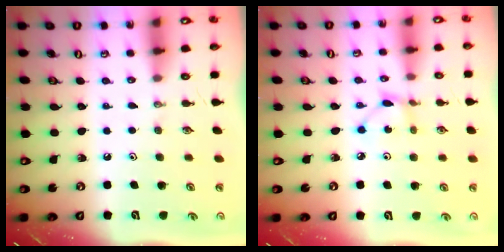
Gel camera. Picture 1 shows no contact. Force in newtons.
{"total": 2.2, "press": 2.2, "slide": 0.1}